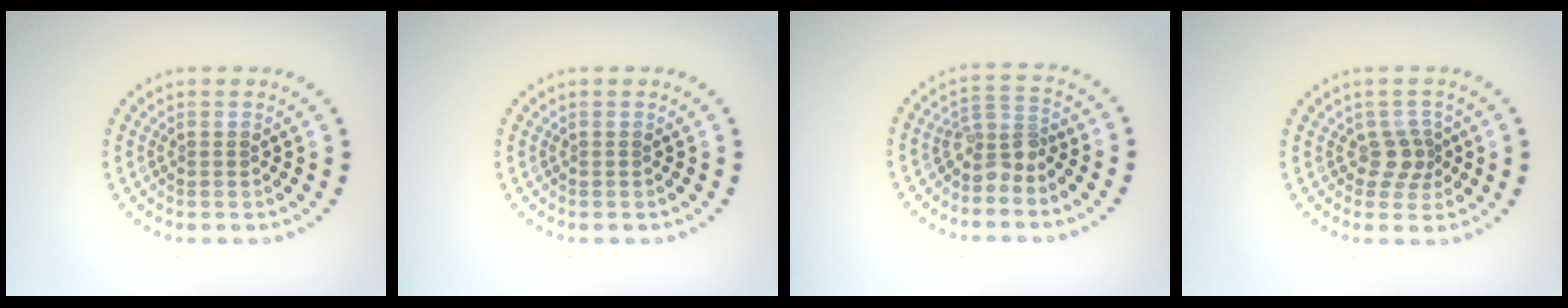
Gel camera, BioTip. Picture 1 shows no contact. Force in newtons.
{"total": 0.0}
{"total": 2.6, "press": 1.8, "slide": 1.8}
{"total": 2.1, "press": 1.5, "slide": 1.5}